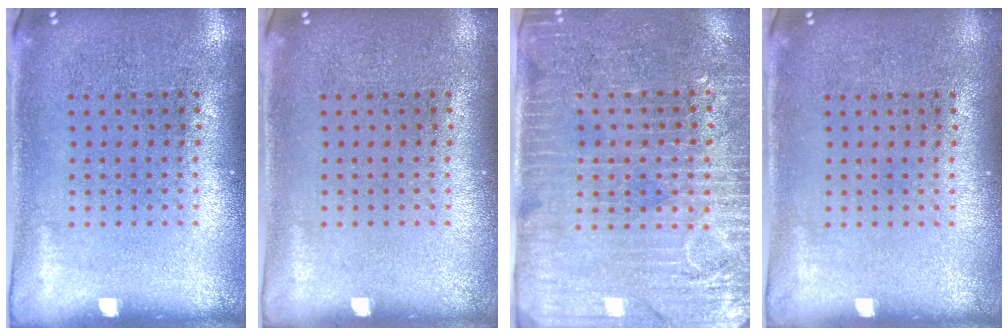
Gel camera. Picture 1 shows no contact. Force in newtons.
{"total": 0.0}
{"total": 3.6, "press": 3.2, "slide": 1.8}
{"total": 0.0}